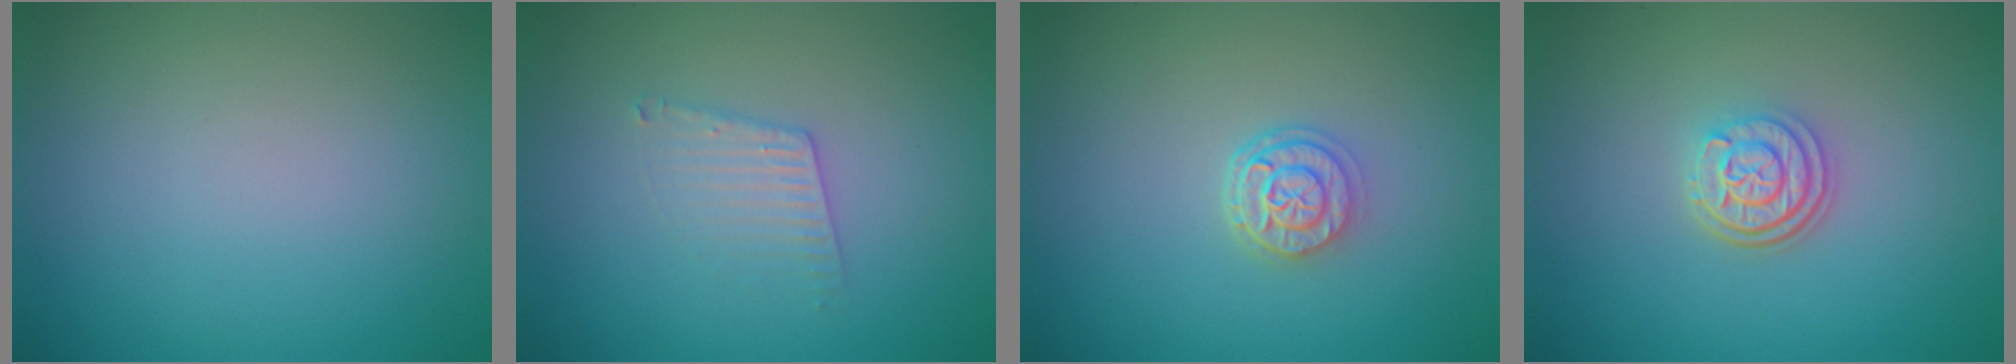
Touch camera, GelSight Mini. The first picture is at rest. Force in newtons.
{"total": 2.0, "press": 2.0, "slide": 0.1}
{"total": 2.7, "press": 2.2, "slide": 1.6}
{"total": 3.1, "press": 2.5, "slide": 1.8}